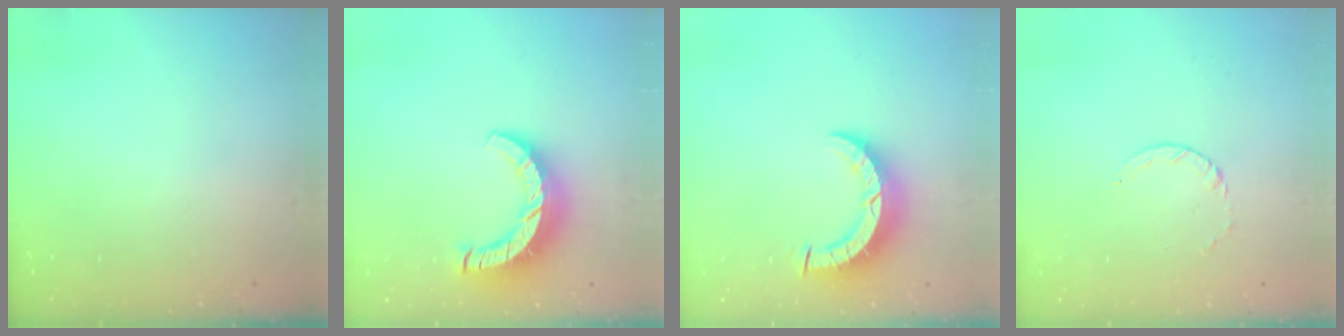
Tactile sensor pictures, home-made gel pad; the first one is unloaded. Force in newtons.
{"total": 10.4, "press": 10.4, "slide": 1.1}
{"total": 7.7, "press": 7.6, "slide": 0.8}
{"total": 2.4, "press": 2.4, "slide": 0.3}